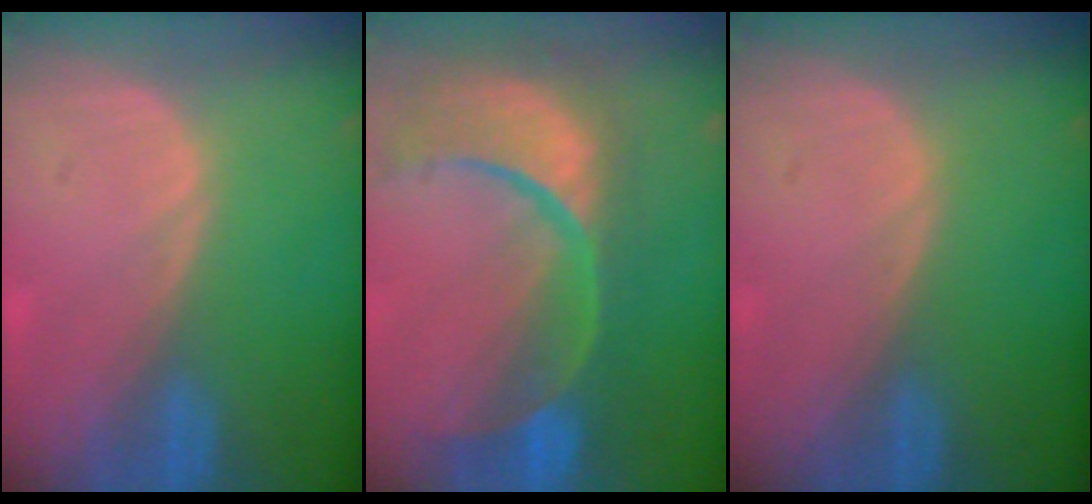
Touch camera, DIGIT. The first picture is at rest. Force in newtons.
{"total": 13.8, "press": 10.9, "slide": 8.4}
{"total": 0.0}